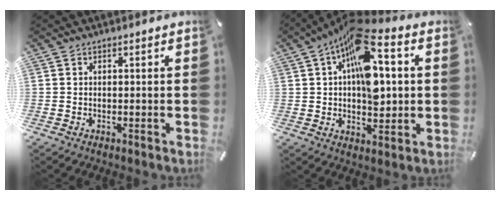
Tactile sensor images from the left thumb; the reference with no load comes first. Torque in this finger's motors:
{"motor_torque": [2.80, 2.21, 2.48, -0.29, 0.29]}